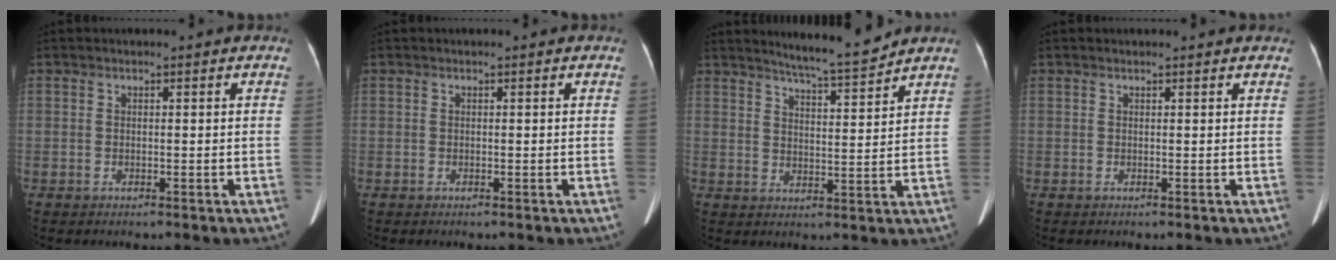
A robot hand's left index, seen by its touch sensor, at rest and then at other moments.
{"total": 0.0}
{"total": 7.3, "force": [6.8, -0.8, 2.4], "torque": [-0.046, -0.011, 0.111]}
{"total": 1.0, "force": [1.0, 0.1, 0.1], "torque": [-0.010, 0.005, 0.011]}